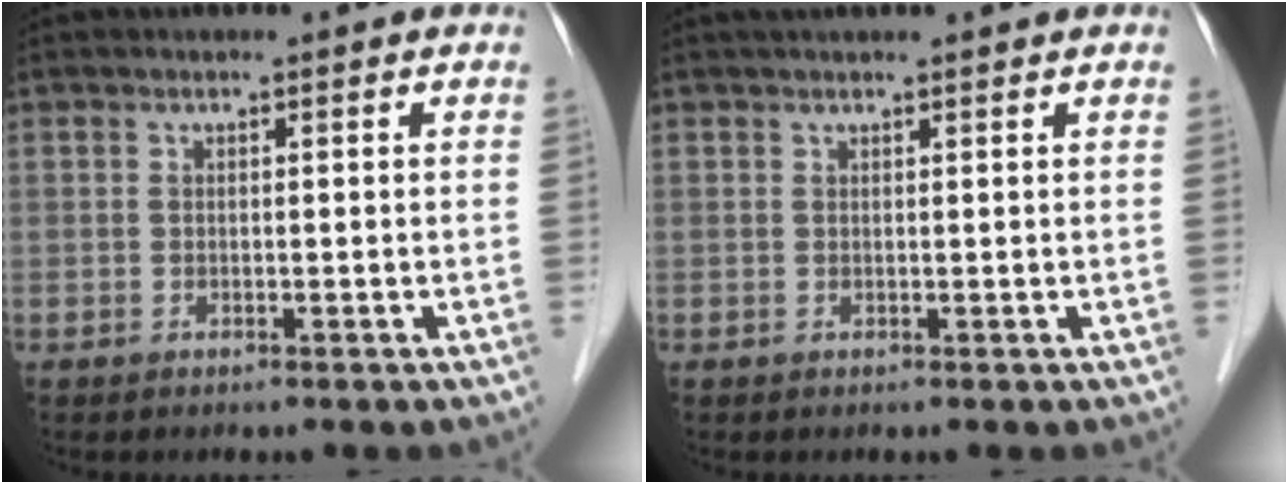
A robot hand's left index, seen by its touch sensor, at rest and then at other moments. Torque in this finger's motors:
{"motor_torque": [0.16, -0.13, 0.19, 0.03]}